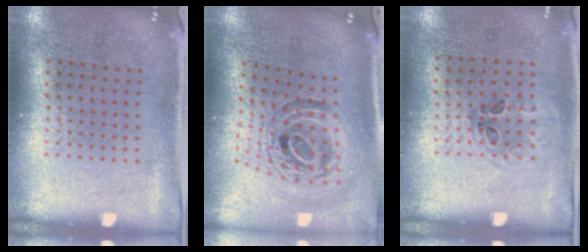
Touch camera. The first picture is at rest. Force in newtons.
{"total": 1.6, "press": 1.3, "slide": 0.9}
{"total": 1.0, "press": 0.7, "slide": 0.6}